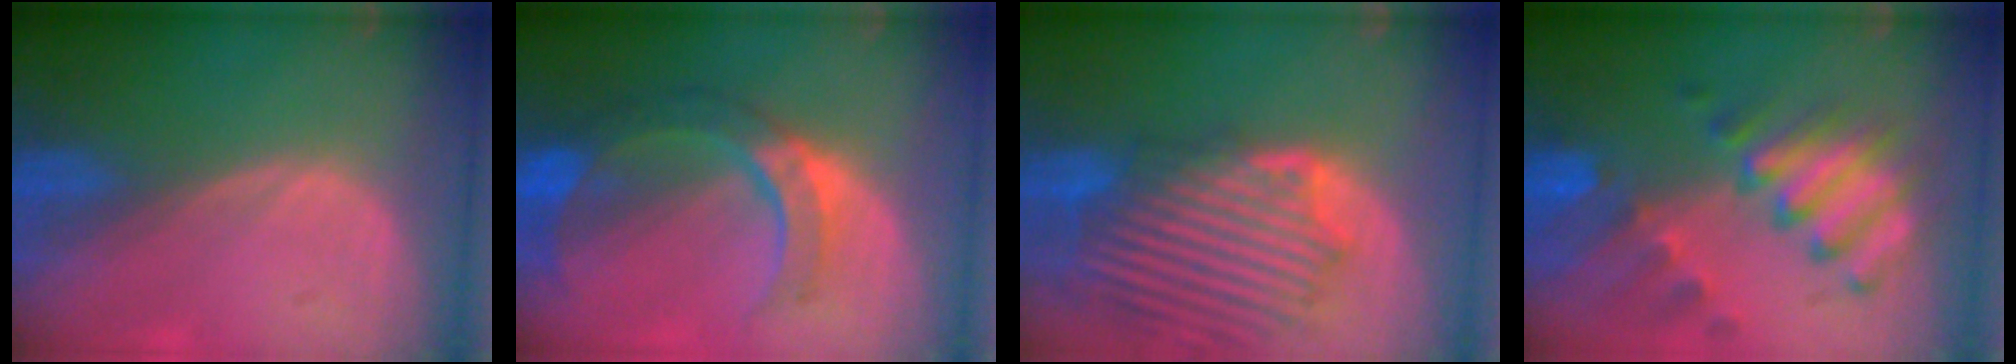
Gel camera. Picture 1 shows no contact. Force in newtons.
{"total": 8.3, "press": 7.9, "slide": 2.5}
{"total": 12.3, "press": 11.4, "slide": 4.5}
{"total": 10.4, "press": 9.0, "slide": 5.3}